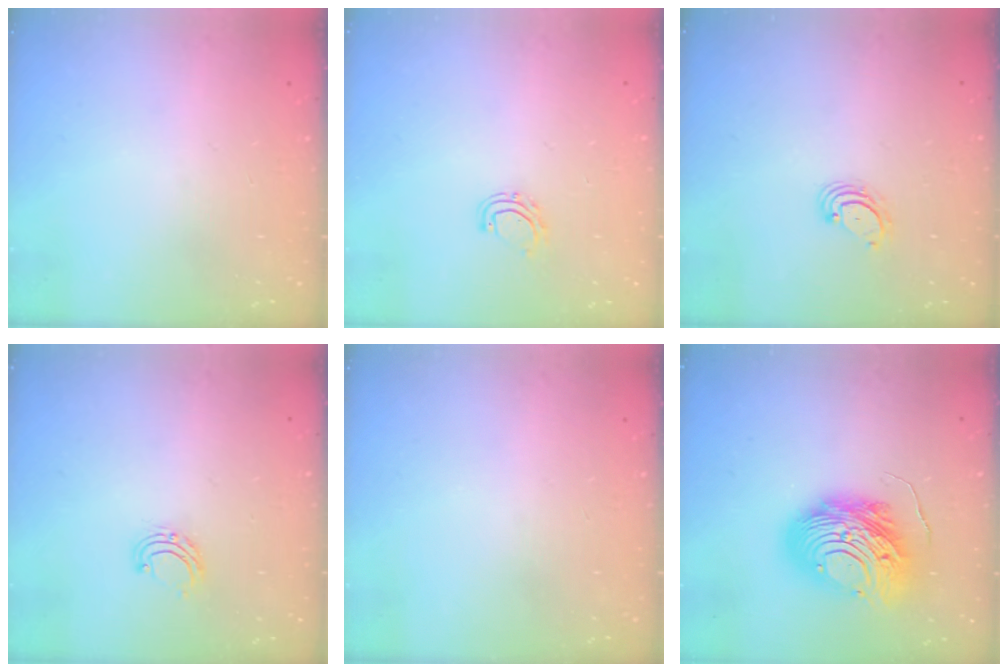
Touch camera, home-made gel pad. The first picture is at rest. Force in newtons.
{"total": 5.3, "press": 5.2, "slide": 1.0}
{"total": 3.2, "press": 3.1, "slide": 0.4}
{"total": 5.9, "press": 5.9, "slide": 0.5}
{"total": 0.0}
{"total": 14.9, "press": 14.8, "slide": 1.4}